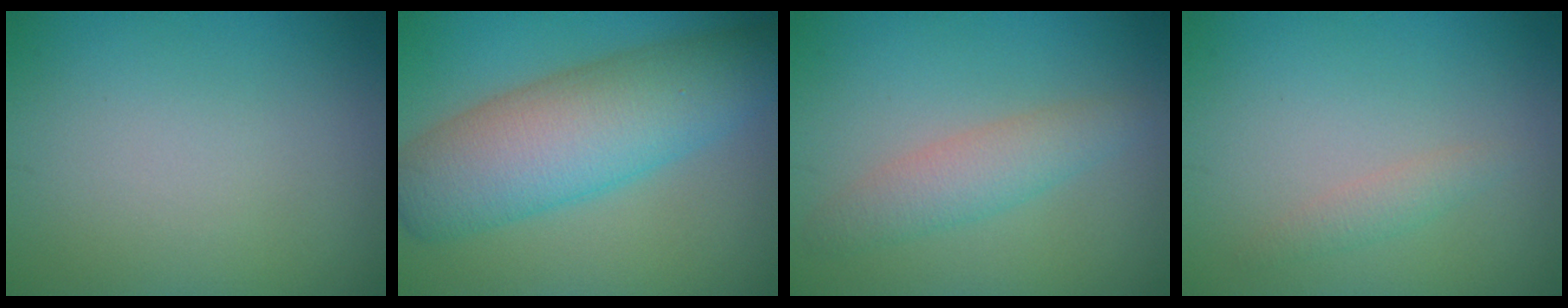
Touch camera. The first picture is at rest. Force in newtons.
{"total": 9.3, "press": 9.3, "slide": 0.3}
{"total": 2.9, "press": 2.9, "slide": 0.1}
{"total": 1.2, "press": 1.2, "slide": 0.0}